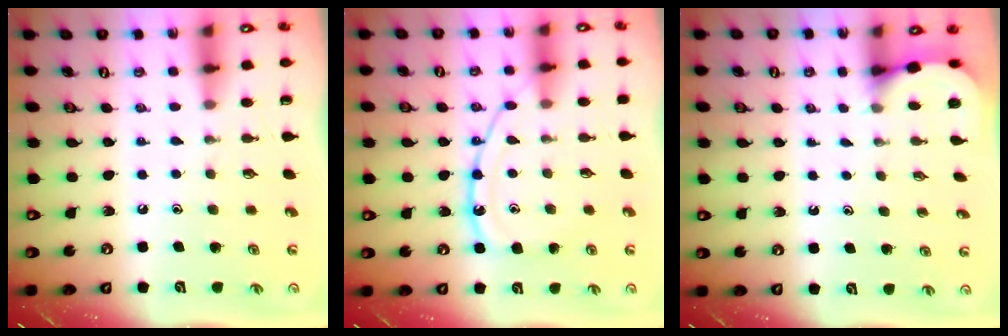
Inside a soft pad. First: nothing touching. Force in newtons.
{"total": 13.1, "press": 13.1, "slide": 1.0}
{"total": 2.6, "press": 2.6, "slide": 0.2}